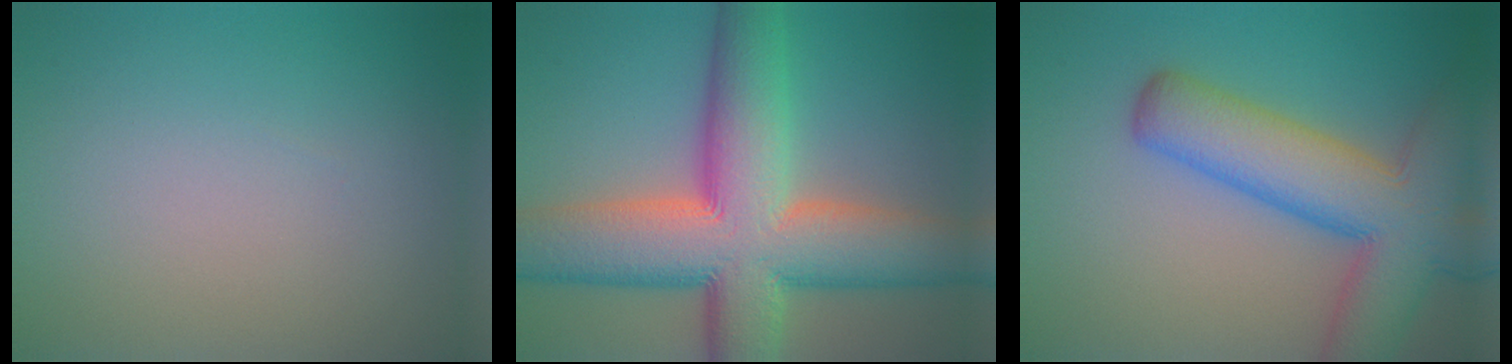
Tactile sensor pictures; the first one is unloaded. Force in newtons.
{"total": 14.4, "press": 14.4, "slide": 0.9}
{"total": 10.0, "press": 10.0, "slide": 0.6}